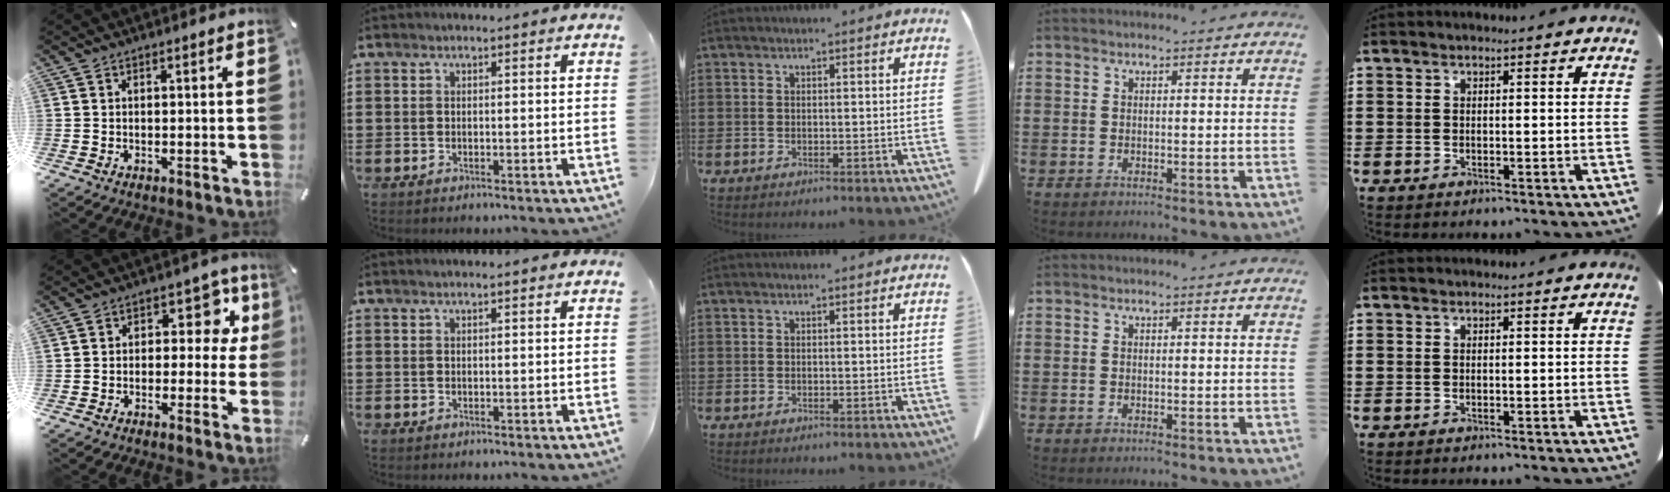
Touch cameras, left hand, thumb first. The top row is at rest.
{"thumb": {"total": 8.9, "force": [1.6, 6.4, 6.0], "torque": [-0.070, -0.005, 0.024]}, "index": {"total": 0.7, "force": [0.5, 0.0, 0.5], "torque": [-0.009, -0.002, 0.010]}}